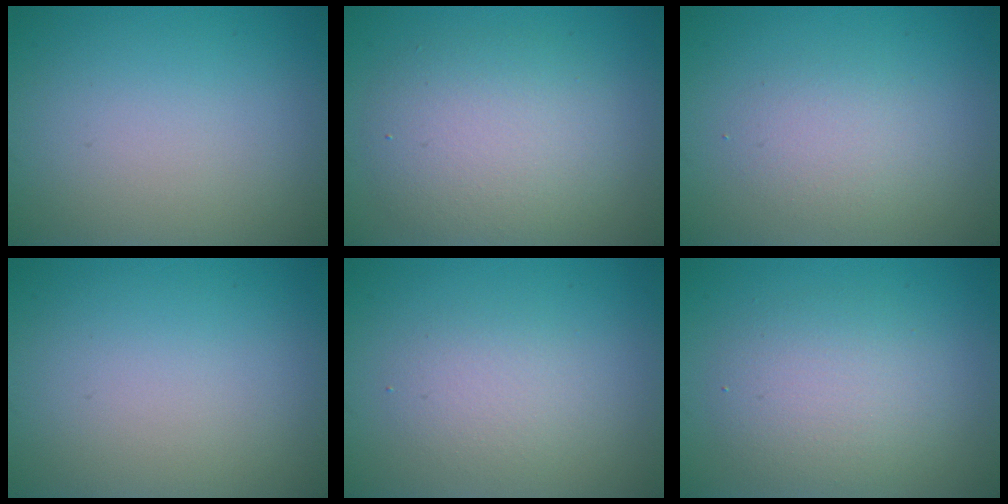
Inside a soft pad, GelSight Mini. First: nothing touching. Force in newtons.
{"total": 5.3, "press": 5.3, "slide": 0.2}
{"total": 2.1, "press": 2.1, "slide": 0.2}
{"total": 0.0}
{"total": 2.3, "press": 2.3, "slide": 0.1}
{"total": 3.8, "press": 3.8, "slide": 0.1}